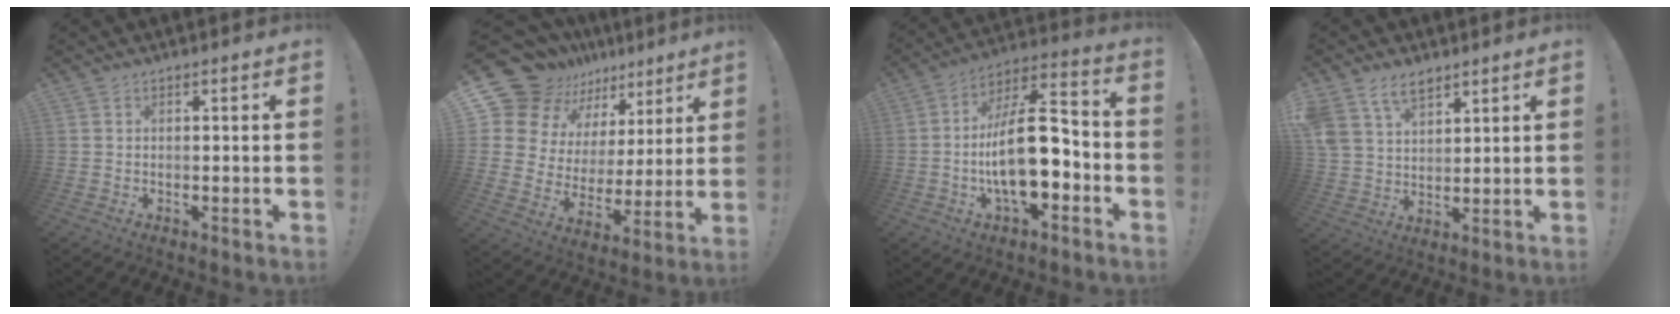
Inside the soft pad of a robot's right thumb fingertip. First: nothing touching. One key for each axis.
{"total": 15.3, "fx": 12.5, "fy": 8.3, "fz": 3.0, "tx": -0.057, "ty": -0.107, "tz": 0.249}
{"total": 19.1, "fx": -4.1, "fy": 8.1, "fz": 16.8, "tx": -0.303, "ty": 0.026, "tz": -0.066}
{"total": 10.1, "fx": 7.0, "fy": 5.9, "fz": 4.2, "tx": -0.083, "ty": -0.030, "tz": 0.141}